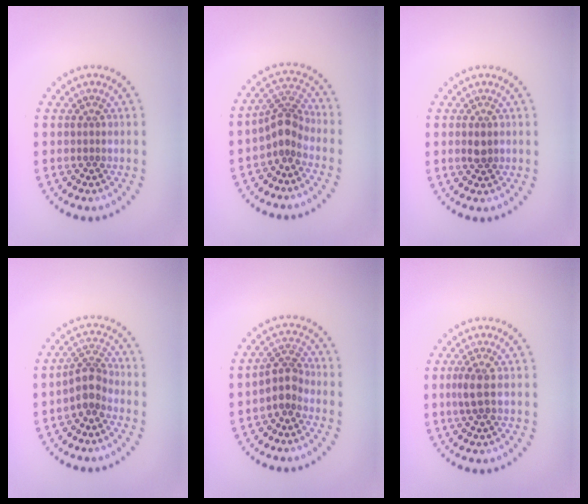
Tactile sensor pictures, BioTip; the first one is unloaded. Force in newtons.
{"total": 2.8, "press": 2.0, "slide": 2.0}
{"total": 1.3, "press": 1.3, "slide": 0.1}
{"total": 2.7, "press": 2.1, "slide": 1.7}
{"total": 2.4, "press": 1.8, "slide": 1.5}
{"total": 1.6, "press": 1.4, "slide": 0.9}